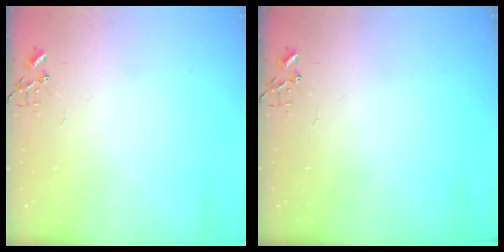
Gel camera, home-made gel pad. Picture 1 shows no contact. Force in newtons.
{"total": 0.0}